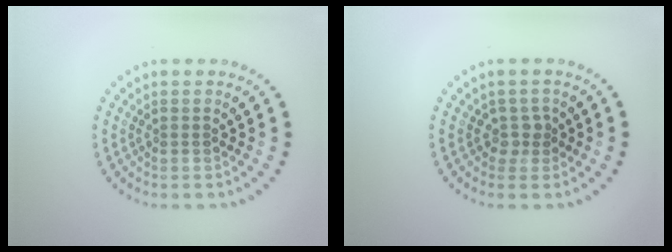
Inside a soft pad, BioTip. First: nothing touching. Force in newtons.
{"total": 1.5, "press": 1.2, "slide": 1.0}